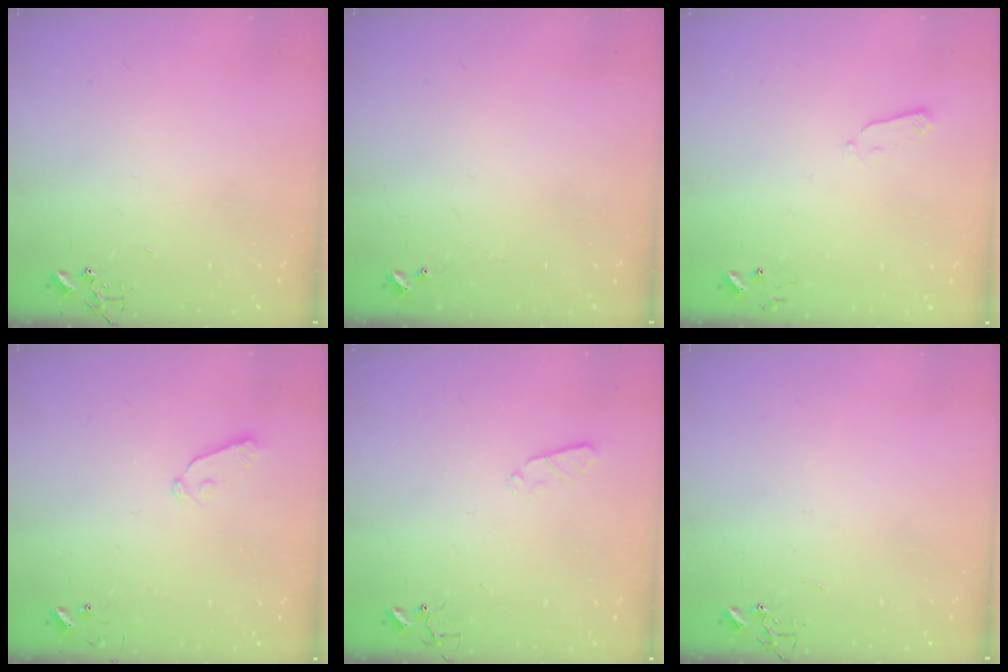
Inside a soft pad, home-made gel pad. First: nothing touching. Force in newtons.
{"total": 5.0, "press": 5.0, "slide": 0.6}
{"total": 3.7, "press": 3.6, "slide": 0.8}
{"total": 5.9, "press": 5.9, "slide": 0.5}
{"total": 2.9, "press": 2.8, "slide": 0.5}
{"total": 0.0}